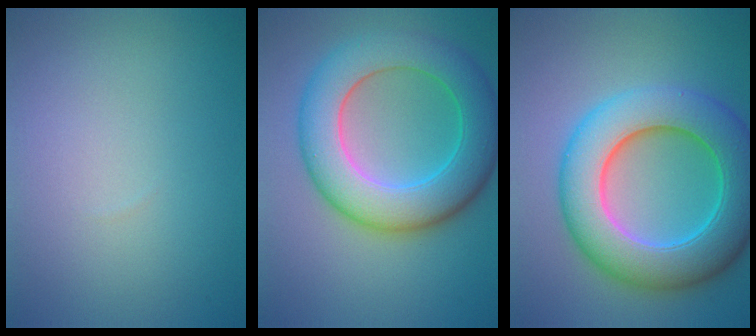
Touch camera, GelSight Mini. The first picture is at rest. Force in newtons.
{"total": 9.1, "press": 9.1, "slide": 0.3}
{"total": 10.6, "press": 10.6, "slide": 0.2}